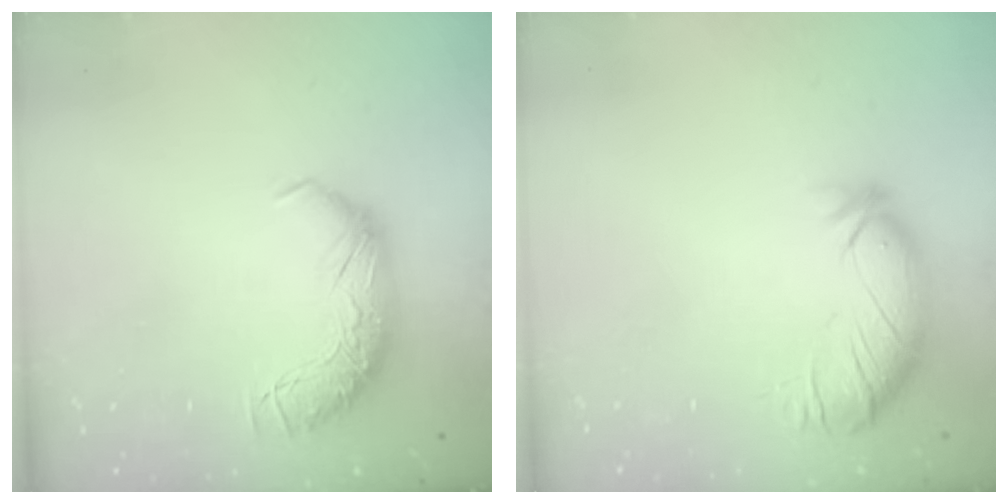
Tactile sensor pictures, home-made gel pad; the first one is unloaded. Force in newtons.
{"total": 3.0, "press": 2.5, "slide": 1.7}